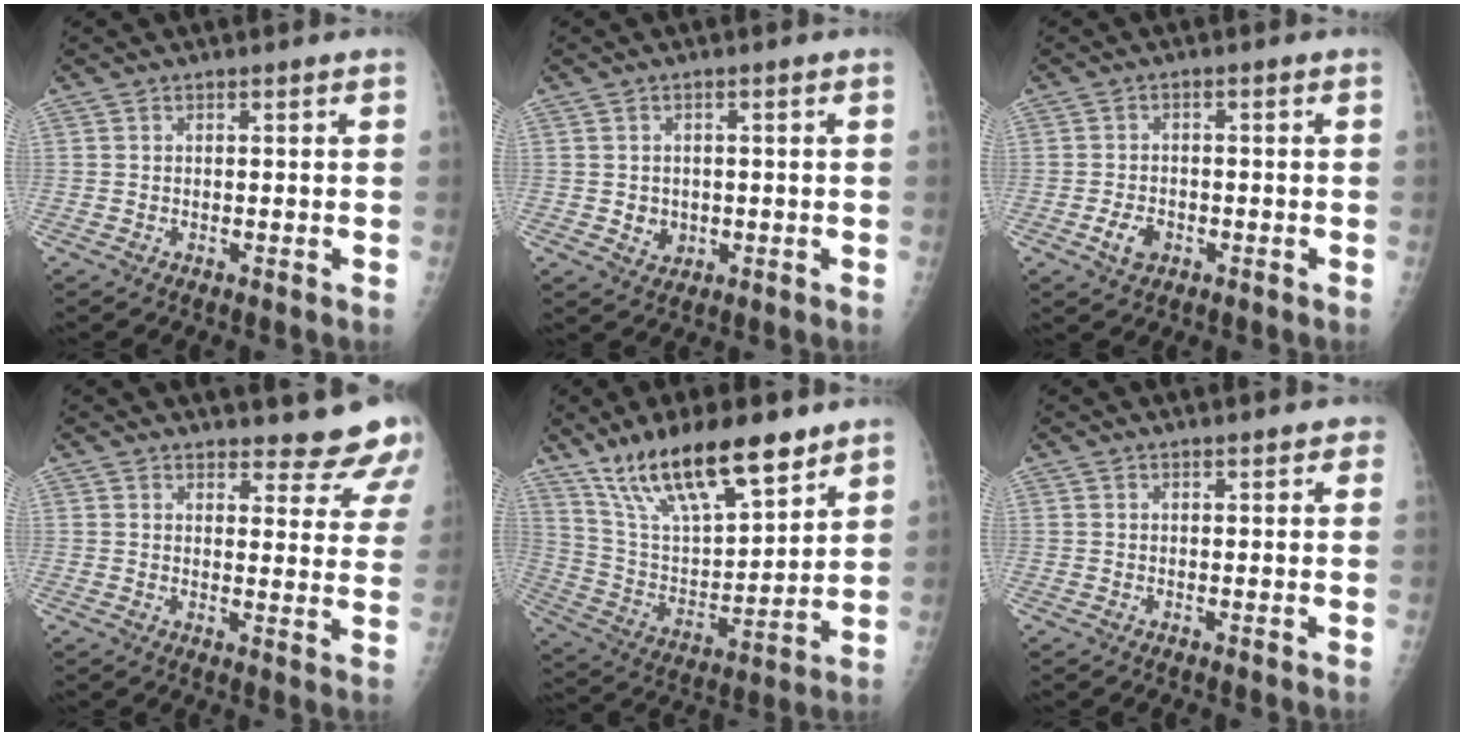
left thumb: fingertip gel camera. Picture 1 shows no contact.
{"total": 3.1, "force": [-0.3, 2.7, 1.4], "torque": [-0.010, 0.000, 0.005]}
{"total": 3.7, "force": [-1.6, 2.5, 2.3], "torque": [-0.037, 0.008, -0.026]}
{"total": 11.3, "force": [10.8, 2.7, 2.1], "torque": [0.017, -0.085, 0.108]}
{"total": 20.6, "force": [14.3, 6.7, 13.2], "torque": [-0.203, -0.058, 0.264]}
{"total": 1.8, "force": [1.4, 0.8, 0.9], "torque": [0.003, 0.000, 0.012]}